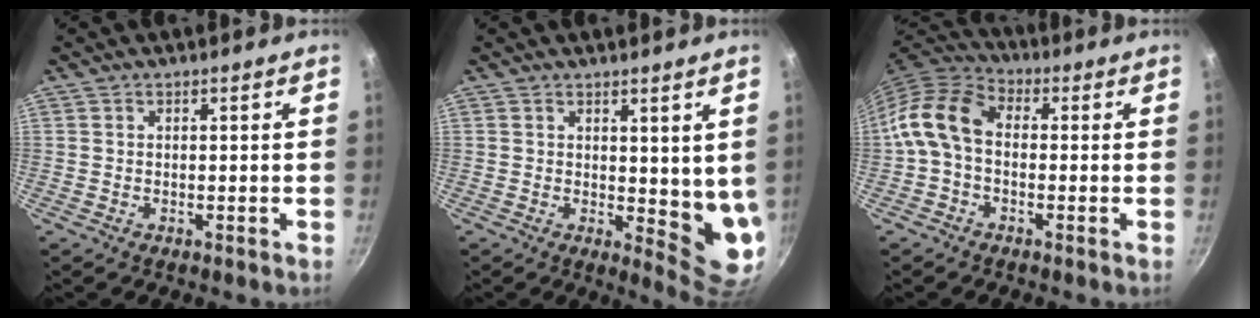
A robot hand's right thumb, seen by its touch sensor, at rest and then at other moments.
{"total": 7.4, "force": [2.1, 3.3, 6.3], "torque": [-0.069, -0.030, 0.035]}
{"total": 10.0, "force": [-0.7, 6.8, 7.2], "torque": [-0.134, 0.036, -0.034]}